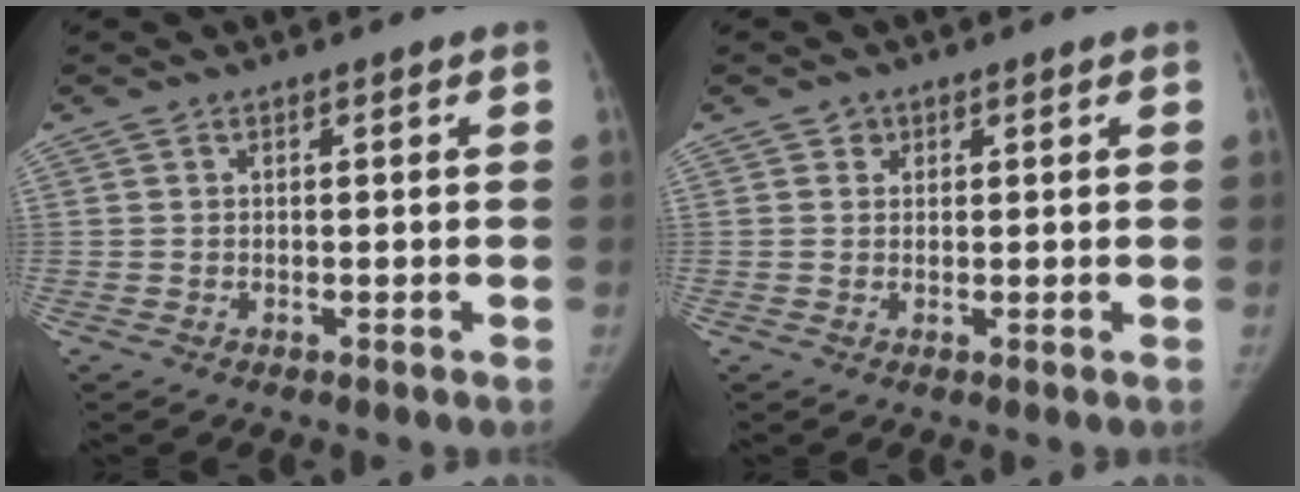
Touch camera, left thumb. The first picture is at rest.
{"total": 1.3, "force": [0.6, 1.1, 0.1], "torque": [0.015, -0.001, 0.005]}